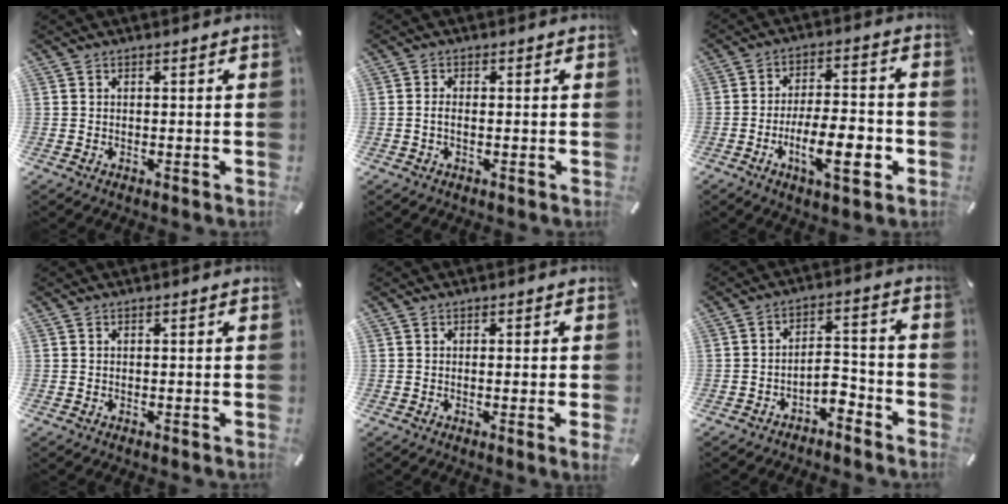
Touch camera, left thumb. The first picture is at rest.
{"total": 1.7, "force": [-0.4, 0.5, 1.6], "torque": [-0.029, 0.001, -0.006]}
{"total": 13.6, "force": [-4.7, 4.6, 11.9], "torque": [-0.203, 0.006, -0.081]}
{"total": 0.0}
{"total": 2.0, "force": [-0.1, -0.3, 1.9], "torque": [-0.031, -0.008, -0.002]}
{"total": 5.5, "force": [-3.9, 2.7, 2.8], "torque": [-0.050, 0.020, -0.075]}